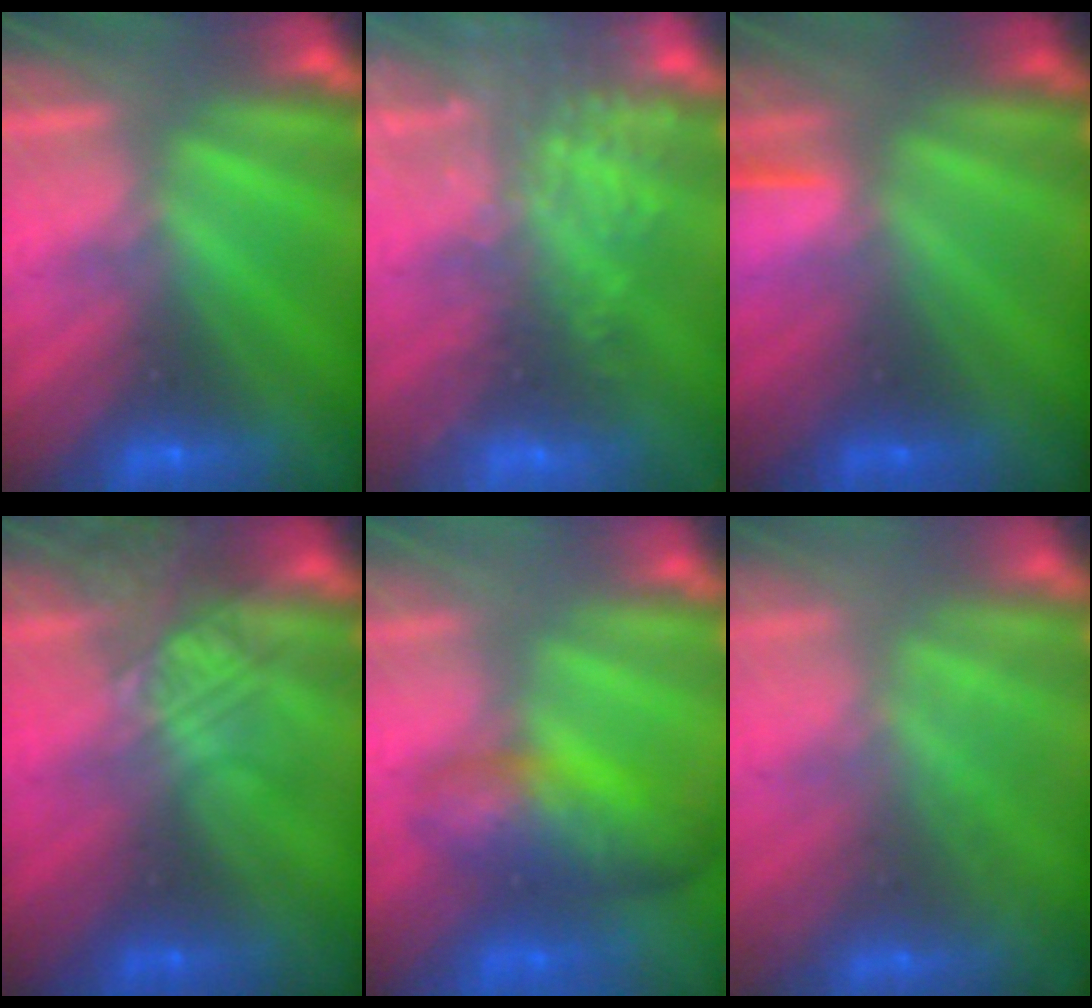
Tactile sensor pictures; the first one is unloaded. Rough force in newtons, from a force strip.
{"total": 6.6}
{"total": 1.4}
{"total": 2.3}
{"total": 7.3}
{"total": 1.7}